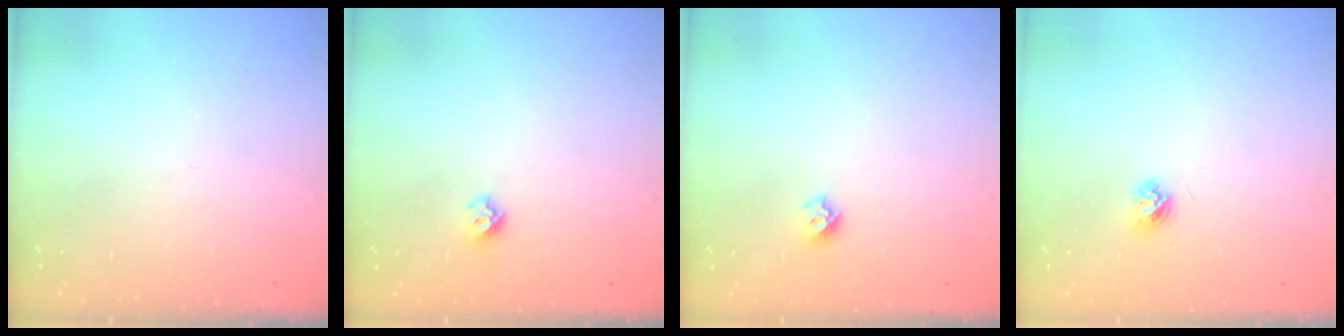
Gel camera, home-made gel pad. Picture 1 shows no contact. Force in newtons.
{"total": 5.7, "press": 5.7, "slide": 0.5}
{"total": 5.7, "press": 5.7, "slide": 0.5}
{"total": 3.6, "press": 3.5, "slide": 0.4}